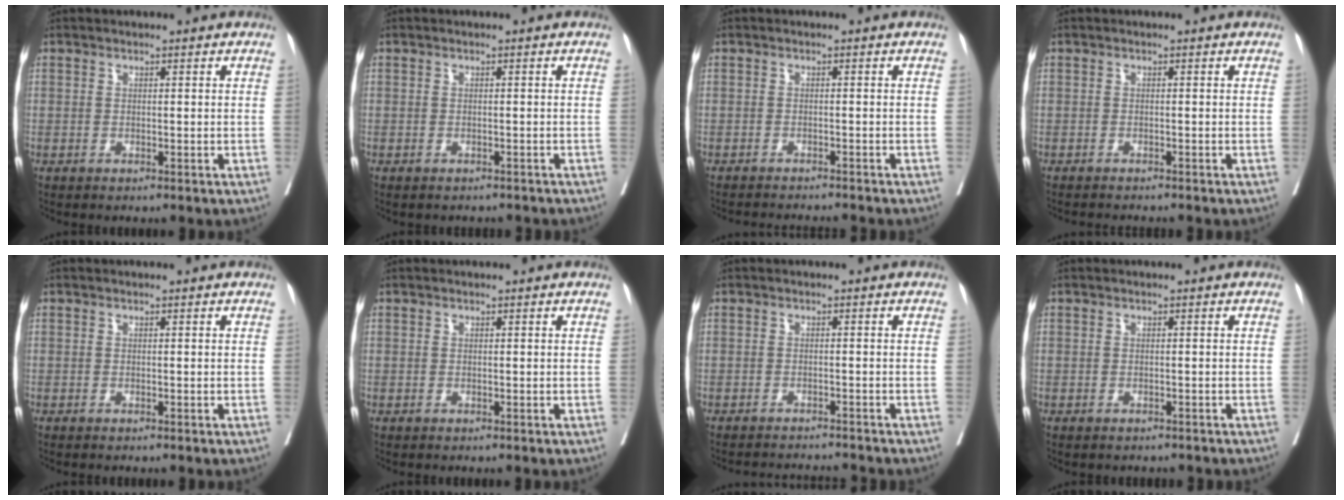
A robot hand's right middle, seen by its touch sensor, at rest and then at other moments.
{"total": 4.7, "force": [-4.3, 1.3, 1.4], "torque": [-0.018, 0.001, -0.049]}
{"total": 8.8, "force": [-8.4, -0.1, 2.8], "torque": [-0.021, -0.012, -0.107]}
{"total": 5.6, "force": [-5.2, 0.2, 2.2], "torque": [-0.018, -0.009, -0.070]}
{"total": 3.4, "force": [-3.1, 0.2, 1.5], "torque": [-0.015, -0.003, -0.041]}
{"total": 0.0}
{"total": 7.8, "force": [-7.6, -0.5, 1.4], "torque": [-0.010, -0.003, -0.102]}
{"total": 4.1, "force": [-3.7, 1.2, 1.4], "torque": [-0.019, 0.000, -0.044]}